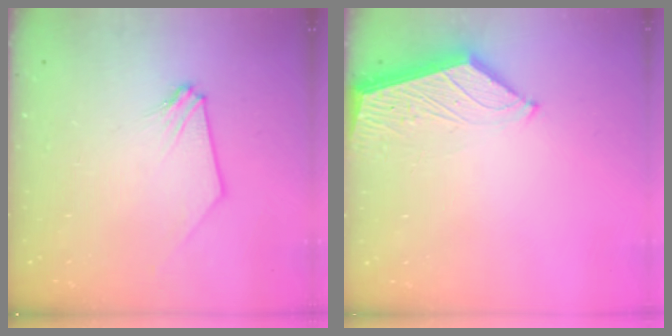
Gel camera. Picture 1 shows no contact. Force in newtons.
{"total": 3.8, "press": 3.7, "slide": 0.5}